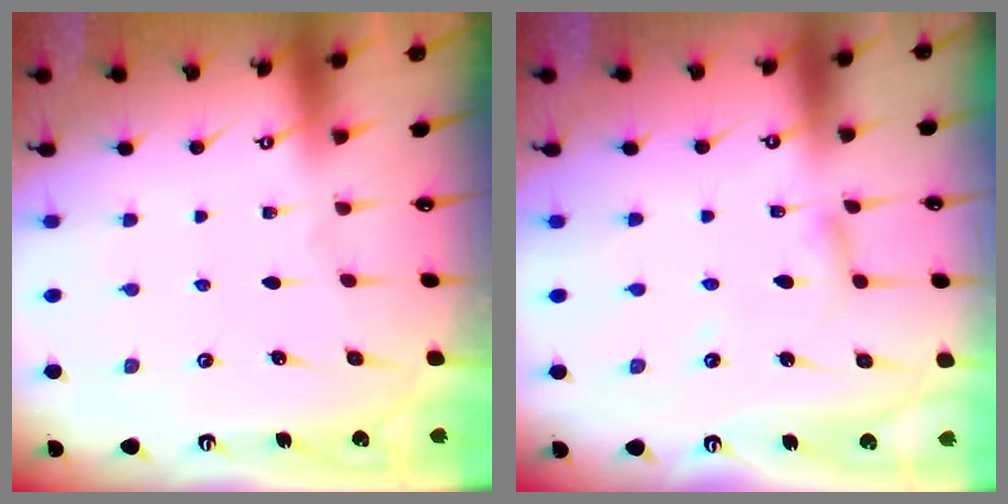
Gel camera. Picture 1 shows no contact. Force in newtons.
{"total": 2.8, "press": 2.7, "slide": 0.3}